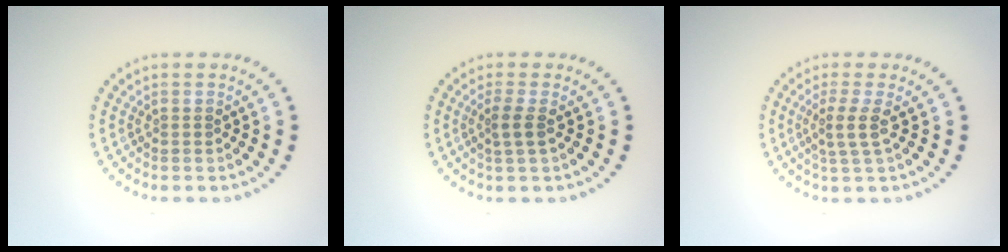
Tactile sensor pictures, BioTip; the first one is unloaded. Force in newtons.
{"total": 1.7, "press": 1.3, "slide": 1.0}
{"total": 2.2, "press": 1.7, "slide": 1.4}